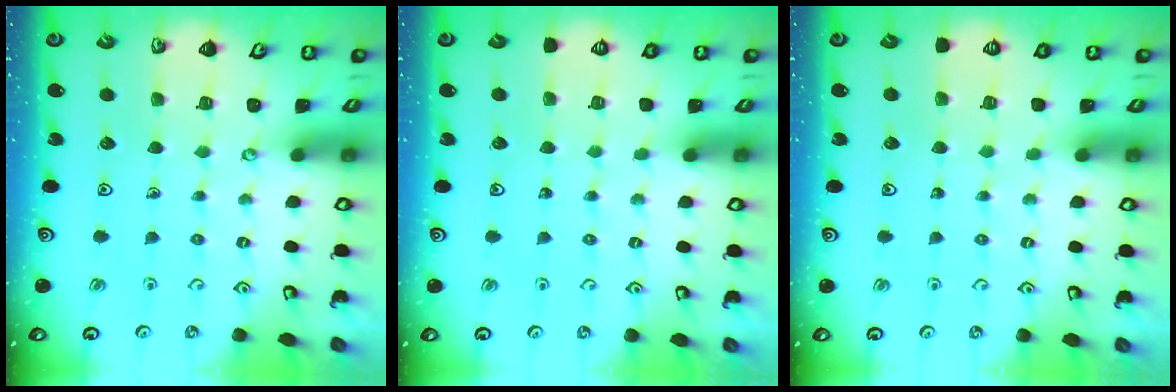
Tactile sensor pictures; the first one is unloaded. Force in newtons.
{"total": 0.0}
{"total": 0.0}